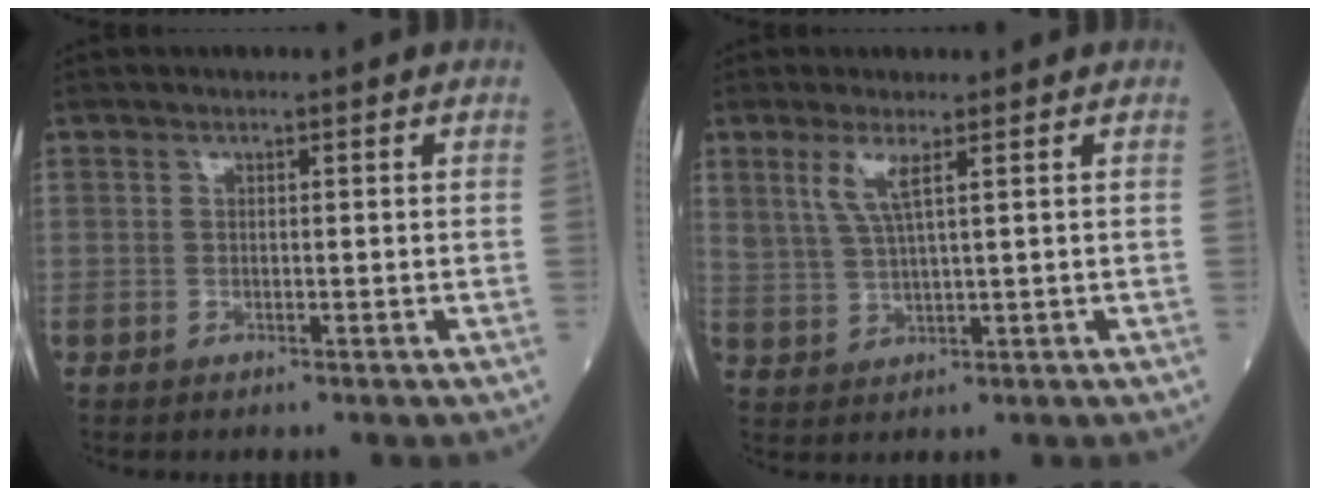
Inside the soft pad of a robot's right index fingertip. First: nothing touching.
{"total": 4.1, "force": [2.2, 0.3, 3.5], "torque": [-0.080, -0.002, 0.050]}